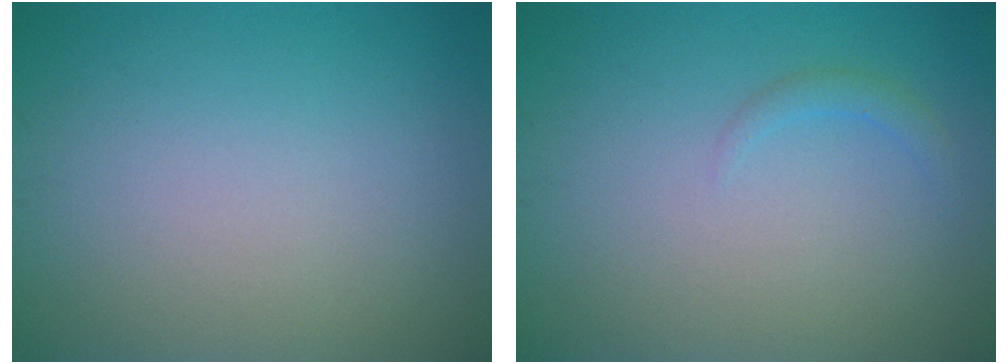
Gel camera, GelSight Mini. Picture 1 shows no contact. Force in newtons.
{"total": 1.0, "press": 1.0, "slide": 0.1}